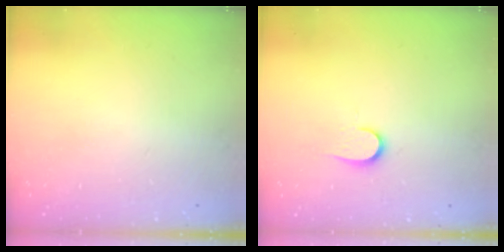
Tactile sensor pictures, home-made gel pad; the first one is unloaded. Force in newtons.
{"total": 6.2, "press": 6.2, "slide": 0.7}